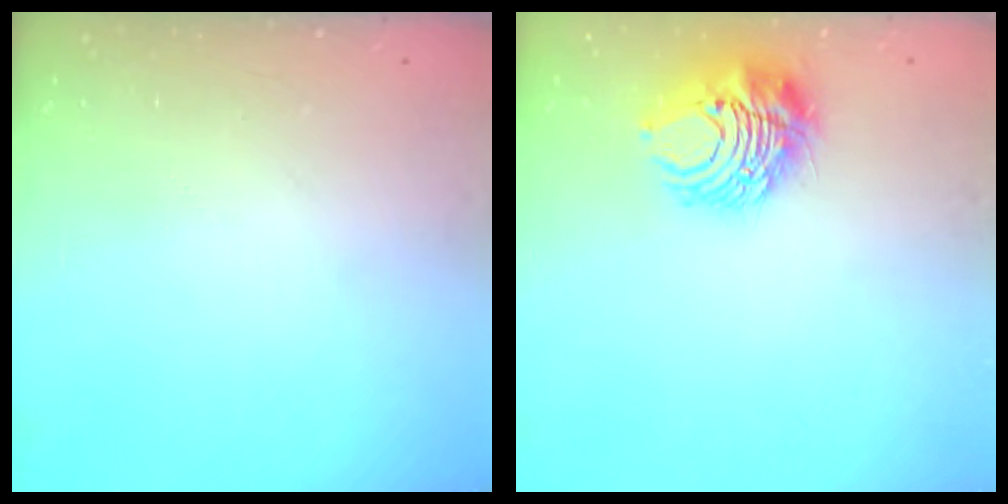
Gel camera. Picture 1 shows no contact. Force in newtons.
{"total": 10.3, "press": 10.3, "slide": 0.6}